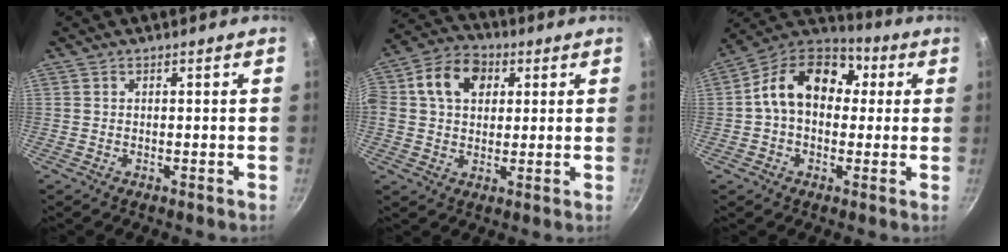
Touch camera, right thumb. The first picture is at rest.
{"total": 12.0, "force": [3.1, 9.1, 7.3], "torque": [-0.114, 0.018, 0.031]}
{"total": 16.0, "force": [2.4, 11.7, 10.7], "torque": [-0.139, 0.032, 0.018]}